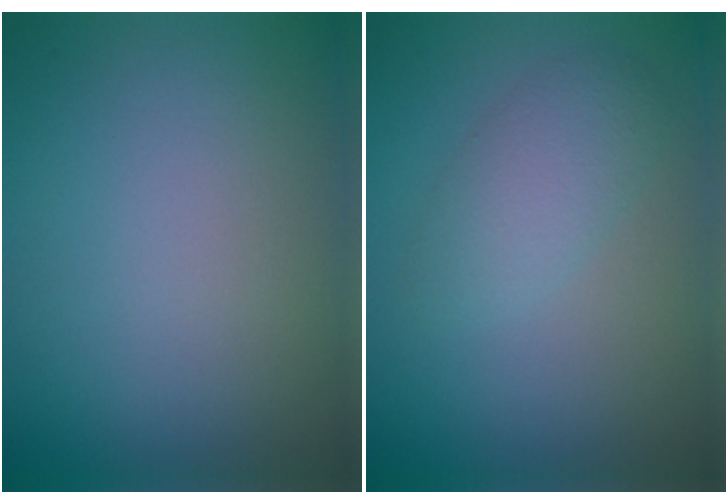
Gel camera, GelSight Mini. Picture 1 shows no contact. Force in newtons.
{"total": 2.7, "press": 2.7, "slide": 0.1}